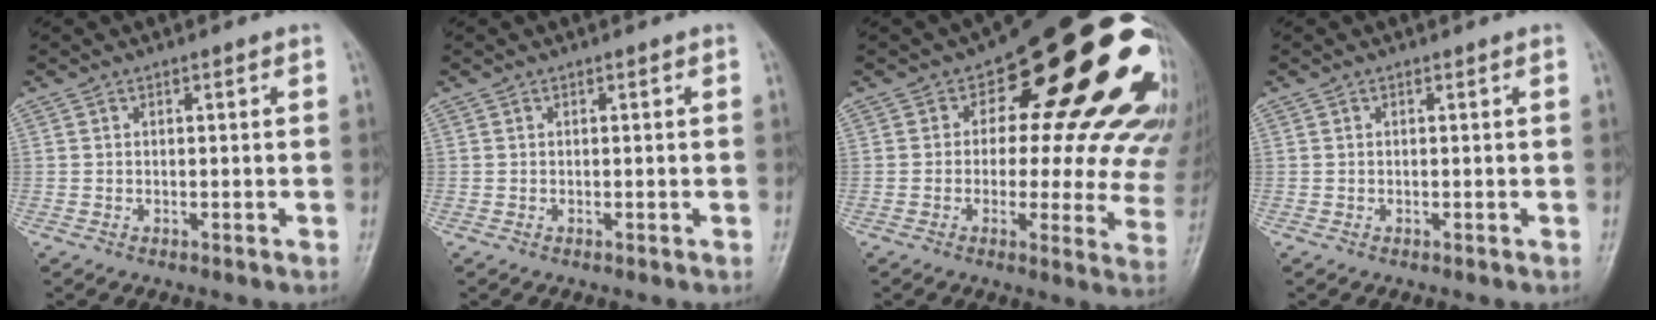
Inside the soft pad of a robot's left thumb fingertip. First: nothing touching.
{"total": 0.0}
{"total": 26.7, "force": [11.1, 12.8, 20.5], "torque": [-0.174, -0.017, 0.133]}
{"total": 0.0}